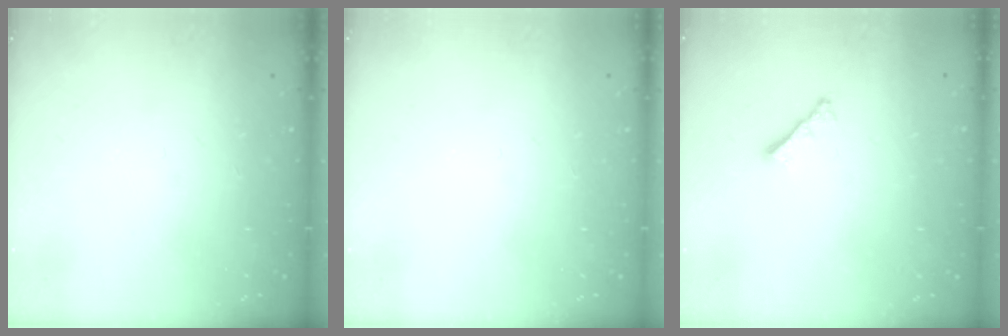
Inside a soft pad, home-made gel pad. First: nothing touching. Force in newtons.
{"total": 0.0}
{"total": 2.8, "press": 2.7, "slide": 0.6}